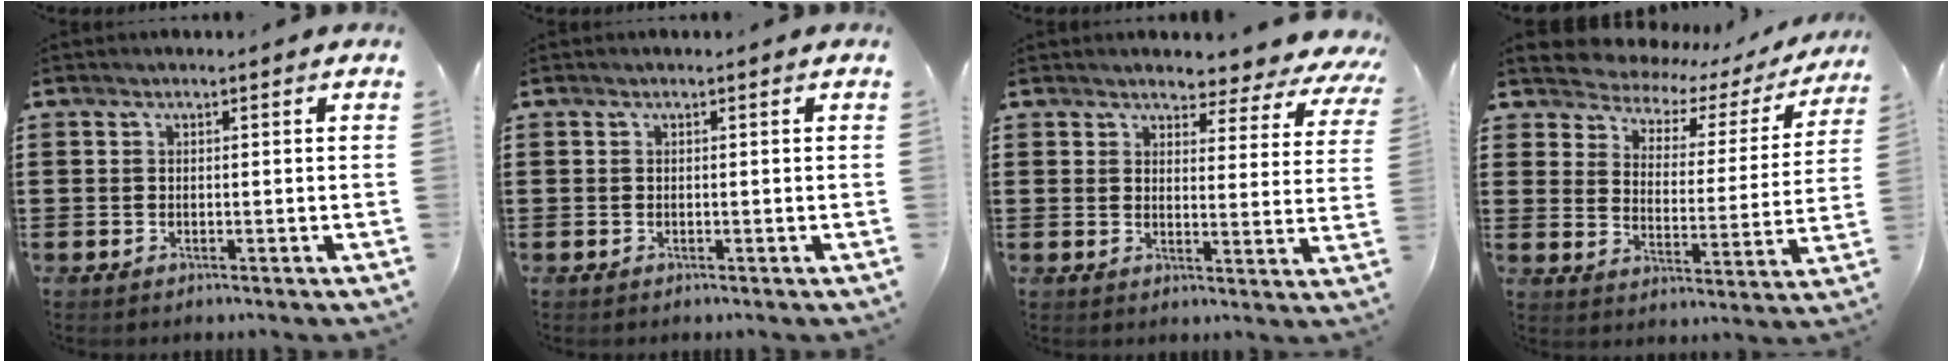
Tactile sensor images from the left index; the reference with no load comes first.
{"total": 0.0}
{"total": 3.7, "force": [3.6, 0.7, 0.8], "torque": [-0.028, -0.025, 0.058]}
{"total": 3.7, "force": [3.3, 1.4, 0.5], "torque": [-0.036, -0.027, 0.048]}